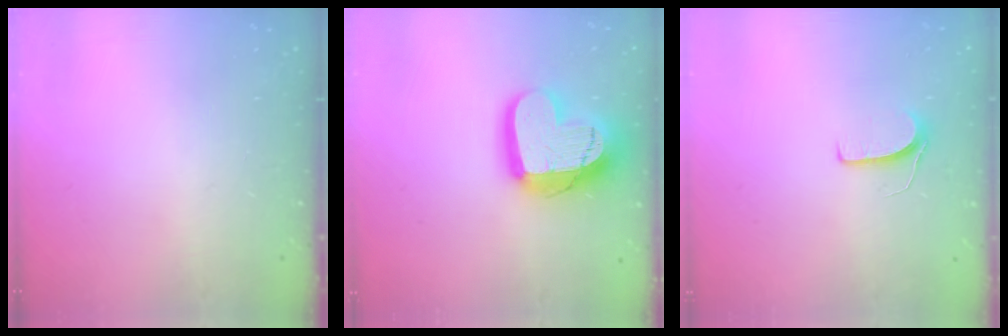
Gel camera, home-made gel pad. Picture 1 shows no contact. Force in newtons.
{"total": 19.5, "press": 19.4, "slide": 1.4}
{"total": 5.9, "press": 5.9, "slide": 0.4}